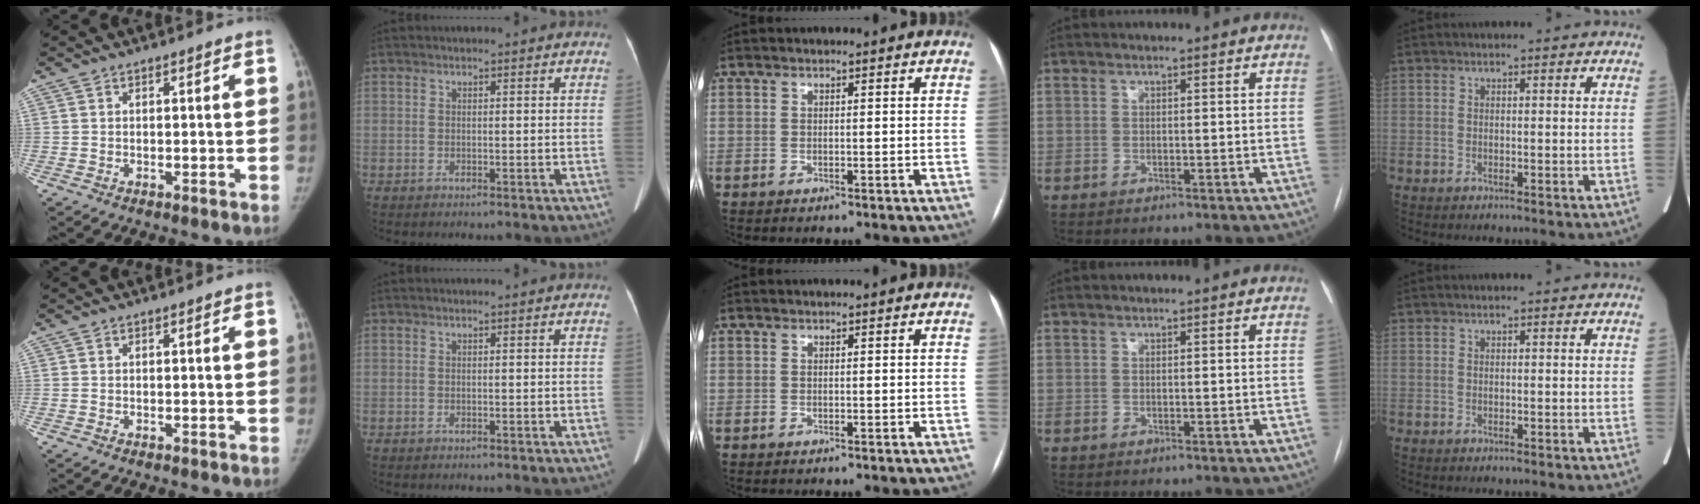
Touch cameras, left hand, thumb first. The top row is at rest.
{}